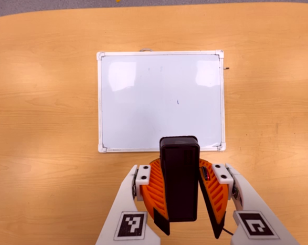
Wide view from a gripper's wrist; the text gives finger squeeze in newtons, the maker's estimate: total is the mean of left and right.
{"total": 10.2, "left": 10.3, "right": 10.1}